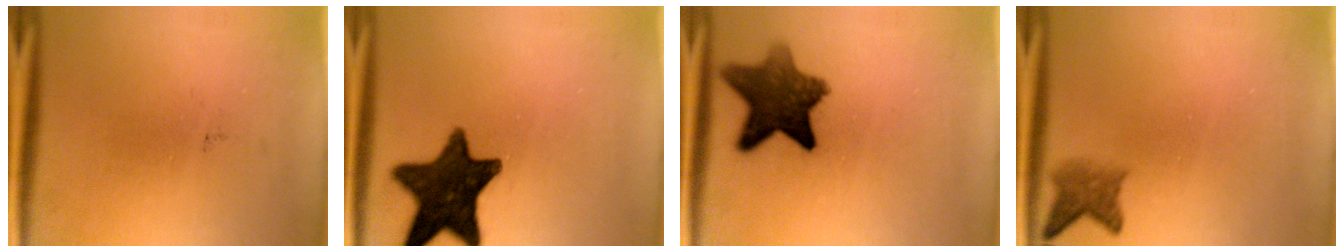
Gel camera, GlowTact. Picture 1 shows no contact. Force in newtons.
{"total": 14.3}
{"total": 10.4}
{"total": 2.9}